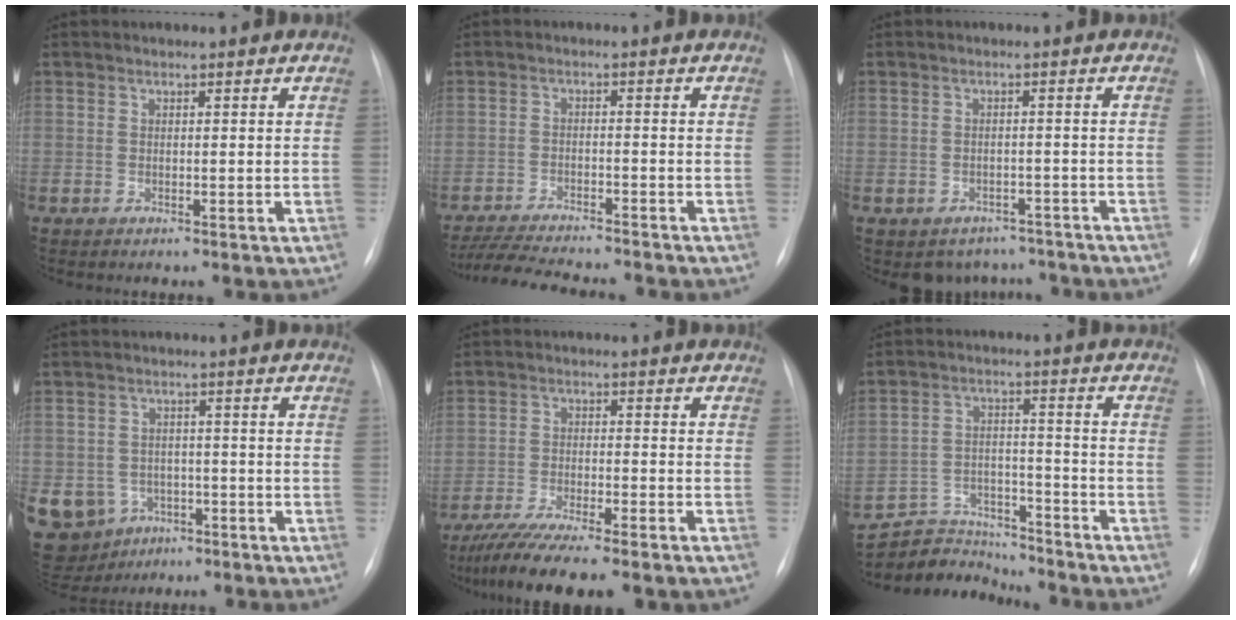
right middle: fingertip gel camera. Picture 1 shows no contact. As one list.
[{"total": 12.1, "force": [-11.1, 1.2, 4.9], "torque": [-0.079, -0.009, -0.168]}, {"total": 5.7, "force": [-4.6, 3.2, 0.4], "torque": [0.008, 0.015, -0.058]}, {"total": 13.1, "force": [-5.3, 11.2, 4.1], "torque": [-0.117, 0.013, -0.068]}, {"total": 10.4, "force": [-8.3, 0.6, 6.2], "torque": [-0.103, -0.023, -0.133]}, {"total": 9.5, "force": [-9.2, 2.4, -0.4], "torque": [0.007, 0.030, -0.159]}]